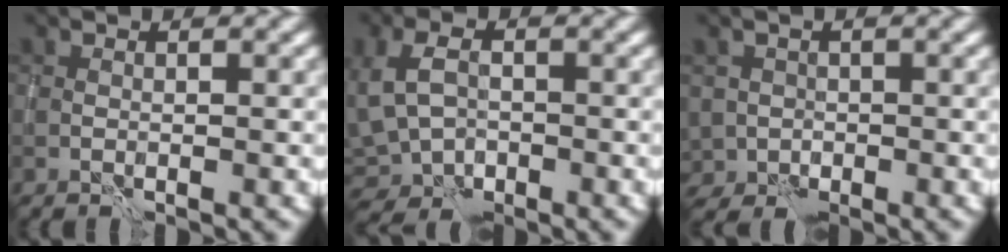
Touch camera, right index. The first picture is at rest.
{"total": 5.7, "force": [-1.0, 4.1, 3.8], "torque": [-0.081, -0.007, -0.011]}
{"total": 3.9, "force": [-2.2, 3.1, 0.7], "torque": [0.008, -0.009, -0.038]}